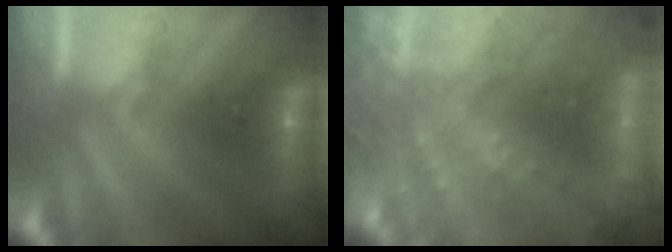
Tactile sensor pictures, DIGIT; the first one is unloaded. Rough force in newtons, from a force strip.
{"total": 8.0}